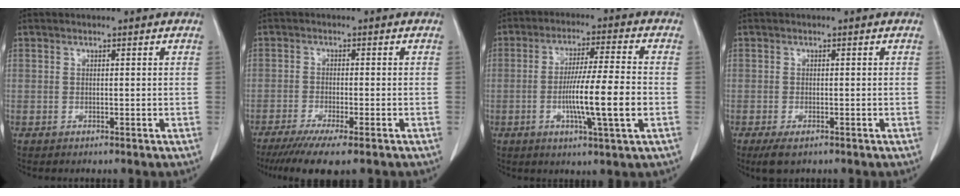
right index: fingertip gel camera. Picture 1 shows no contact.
{"total": 9.3, "force": [-6.9, 0.7, 6.2], "torque": [-0.091, -0.020, -0.106]}
{"total": 10.8, "force": [-2.4, -0.3, 10.5], "torque": [-0.190, -0.006, -0.045]}
{"total": 3.0, "force": [-1.9, 1.0, 2.1], "torque": [-0.047, -0.009, -0.026]}